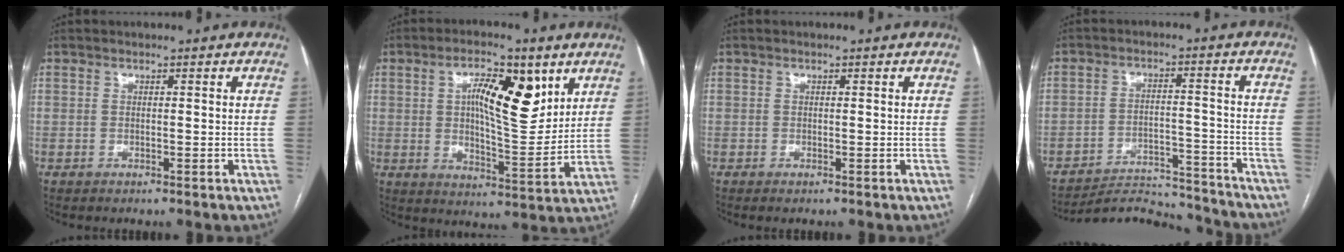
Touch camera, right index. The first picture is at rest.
{"total": 11.9, "force": [4.6, 3.8, 10.4], "torque": [-0.165, 0.009, 0.077]}
{"total": 1.5, "force": [-0.6, 0.5, 1.2], "torque": [-0.018, -0.003, -0.005]}
{"total": 12.4, "force": [-12.3, 1.3, 0.3], "torque": [0.006, 0.022, -0.178]}